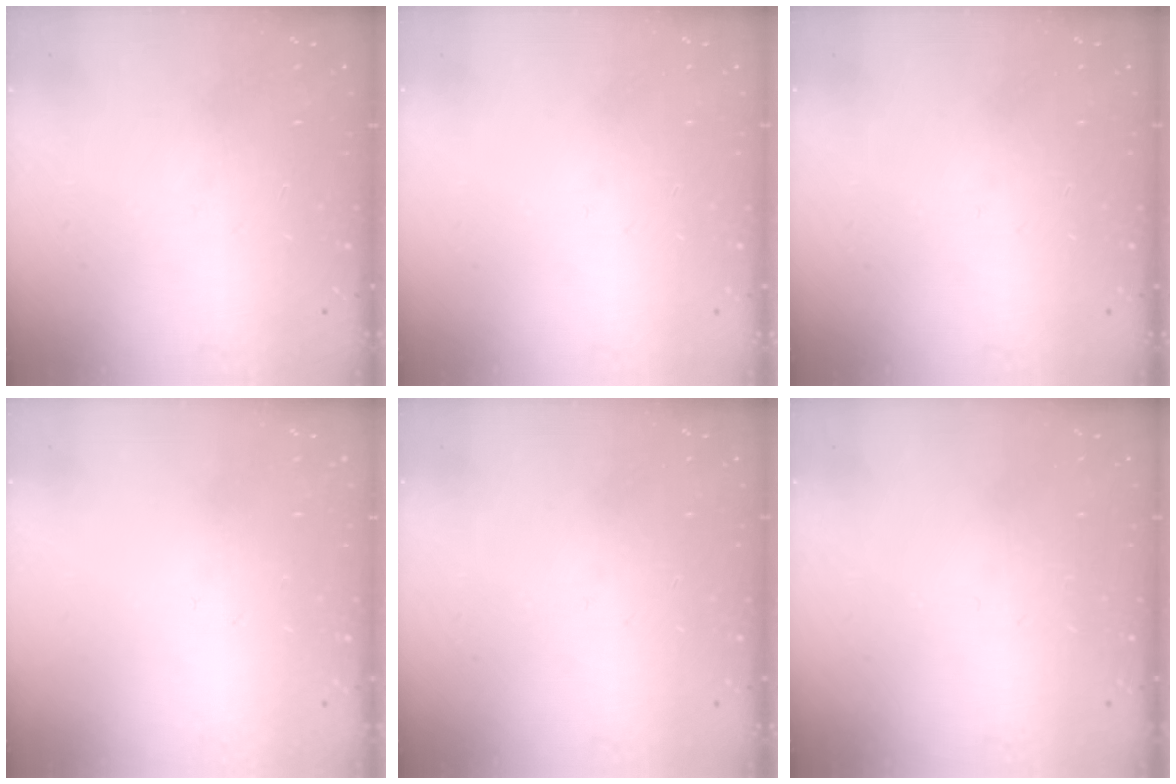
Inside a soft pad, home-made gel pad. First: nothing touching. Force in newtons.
{"total": 0.0}
{"total": 0.0}
{"total": 0.0}
{"total": 0.0}
{"total": 0.0}